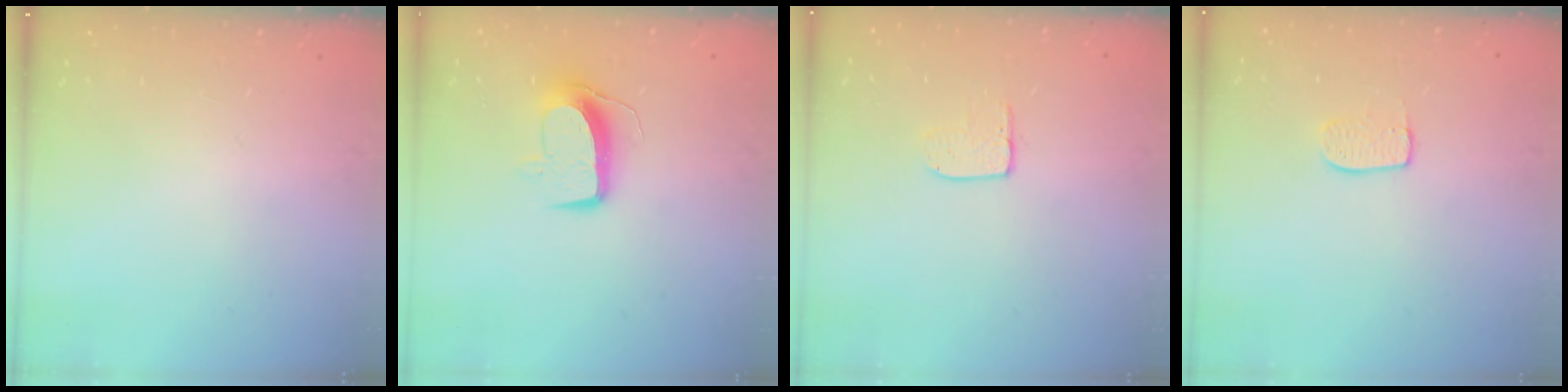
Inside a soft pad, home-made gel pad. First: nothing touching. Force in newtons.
{"total": 9.8, "press": 9.7, "slide": 0.8}
{"total": 6.1, "press": 6.1, "slide": 0.4}
{"total": 6.3, "press": 6.3, "slide": 0.1}